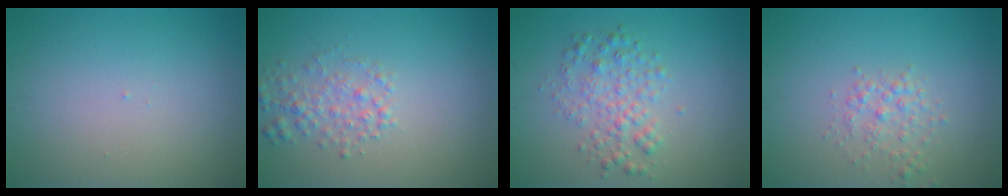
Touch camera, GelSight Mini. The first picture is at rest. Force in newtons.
{"total": 2.3, "press": 2.3, "slide": 0.1}
{"total": 3.0, "press": 3.0, "slide": 0.1}
{"total": 1.9, "press": 1.9, "slide": 0.1}